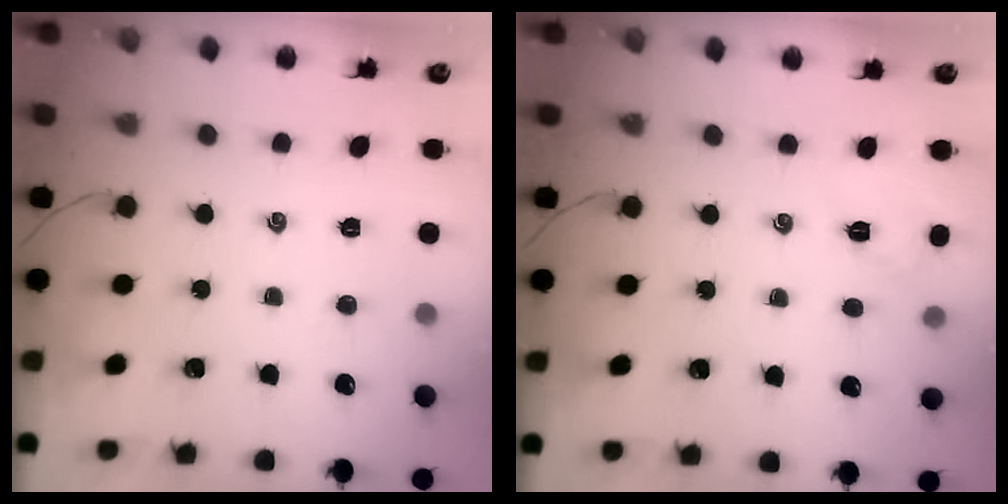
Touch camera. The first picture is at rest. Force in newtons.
{"total": 2.7, "press": 2.6, "slide": 0.8}